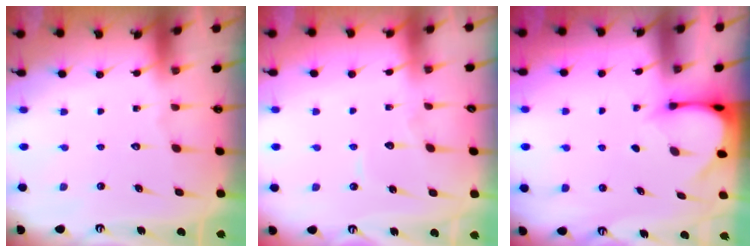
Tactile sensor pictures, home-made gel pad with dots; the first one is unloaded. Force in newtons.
{"total": 4.9, "press": 4.9, "slide": 0.3}
{"total": 3.2, "press": 3.2, "slide": 0.2}